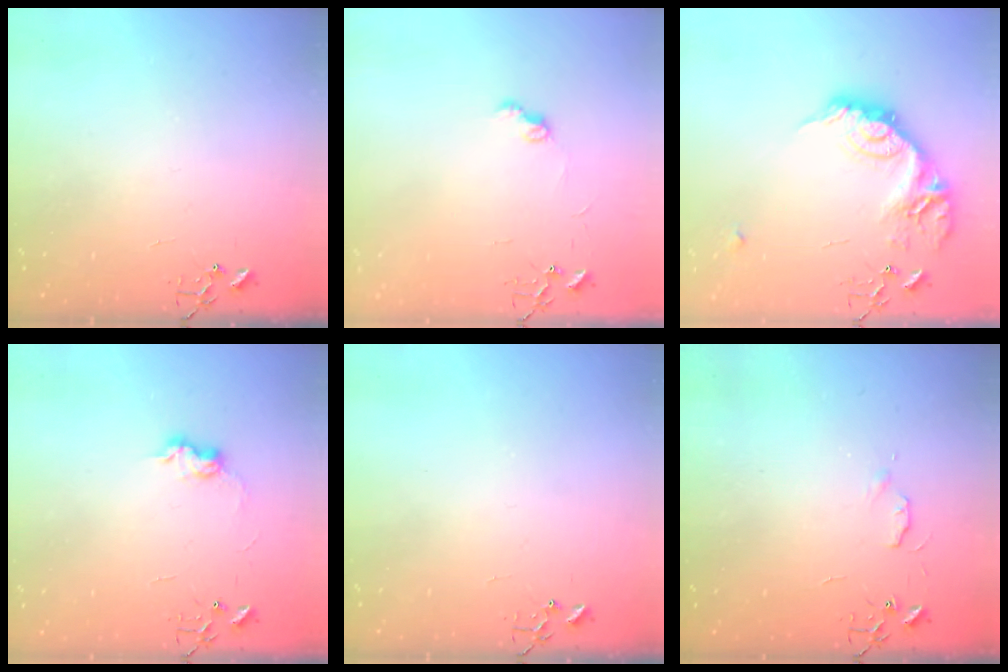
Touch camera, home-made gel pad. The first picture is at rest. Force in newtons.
{"total": 6.9, "press": 6.9, "slide": 0.7}
{"total": 20.9, "press": 20.9, "slide": 1.2}
{"total": 7.4, "press": 7.4, "slide": 0.4}
{"total": 0.0}
{"total": 4.6, "press": 4.6, "slide": 0.7}